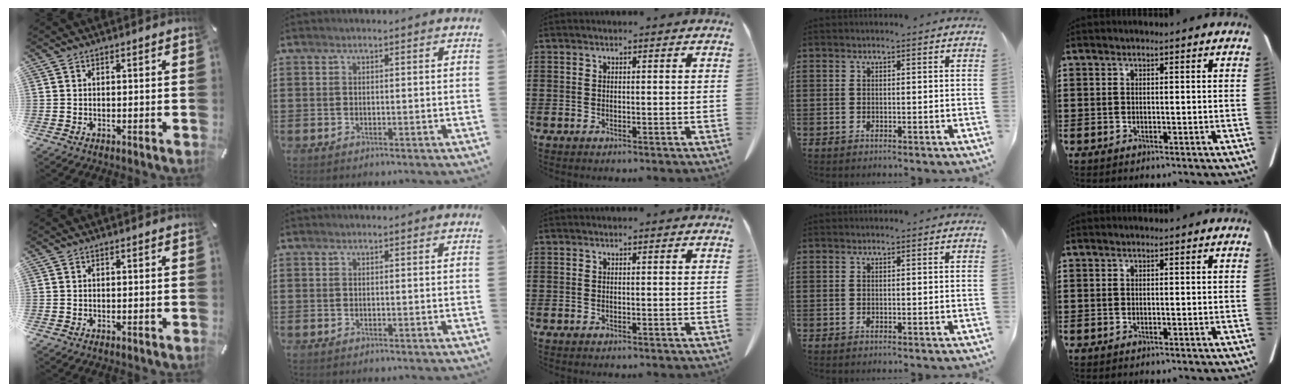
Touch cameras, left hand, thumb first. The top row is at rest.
{}